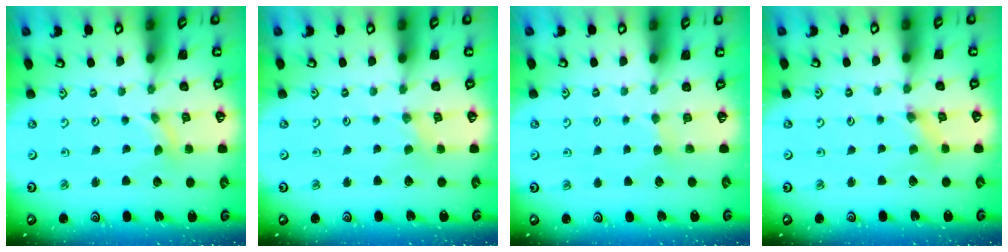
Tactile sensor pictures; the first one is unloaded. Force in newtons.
{"total": 0.0}
{"total": 2.9, "press": 2.9, "slide": 0.4}
{"total": 1.2, "press": 1.2, "slide": 0.2}